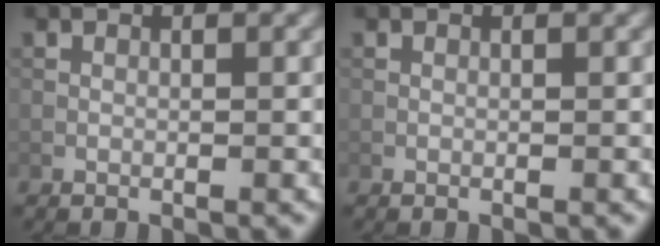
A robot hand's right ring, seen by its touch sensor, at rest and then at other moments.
{"total": 0.0}